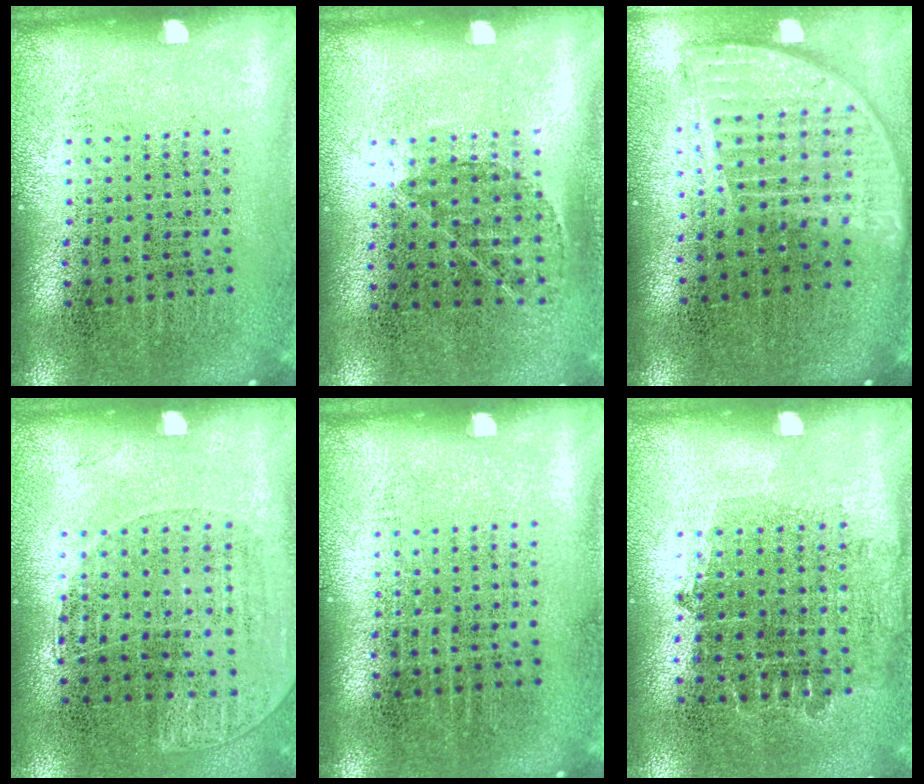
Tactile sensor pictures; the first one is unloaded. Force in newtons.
{"total": 0.8, "press": 0.6, "slide": 0.5}
{"total": 1.9, "press": 1.5, "slide": 1.2}
{"total": 1.1, "press": 0.9, "slide": 0.5}
{"total": 0.0}
{"total": 0.7, "press": 0.7, "slide": 0.3}